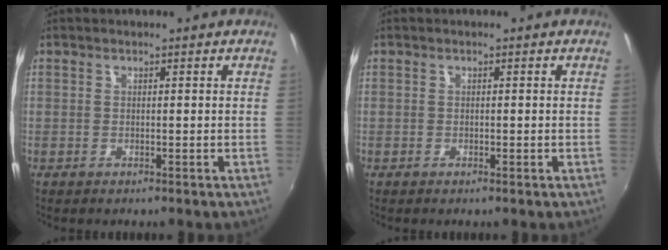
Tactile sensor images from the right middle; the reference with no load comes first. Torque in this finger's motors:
{"motor_torque": [0.11, -0.12, 0.02, 0.00]}